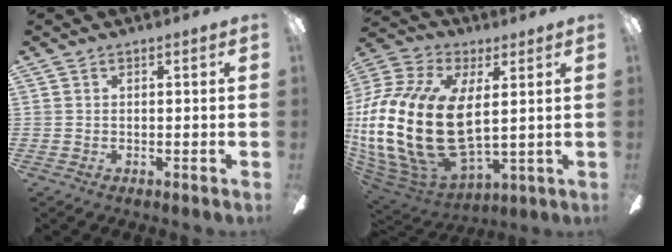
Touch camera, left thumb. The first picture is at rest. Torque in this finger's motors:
{"motor_torque": [-0.48, 2.80, 2.64, -0.13, 0.78]}